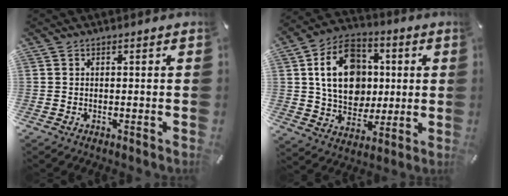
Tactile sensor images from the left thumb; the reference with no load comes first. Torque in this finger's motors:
{"motor_torque": [2.39, 2.62, 1.61, -0.82, 0.17]}